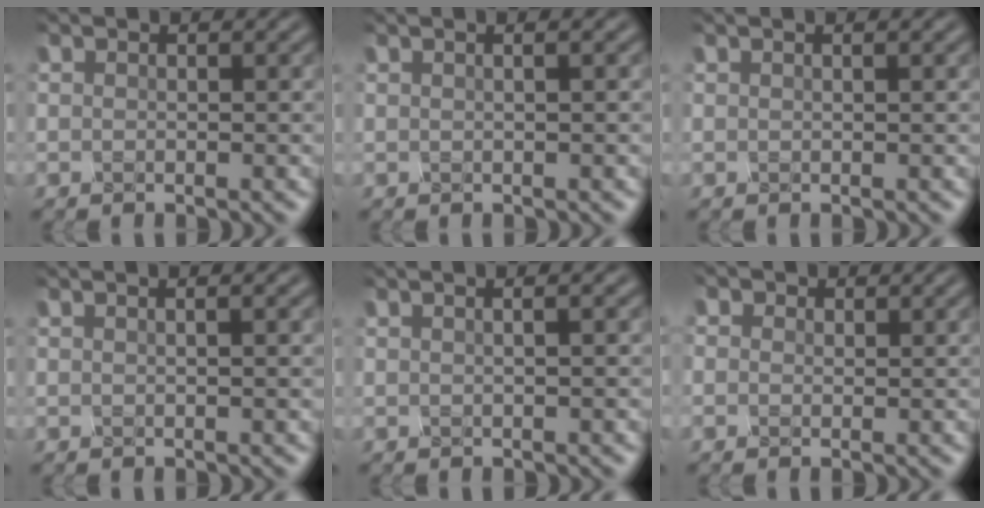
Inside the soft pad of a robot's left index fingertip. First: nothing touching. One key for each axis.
{"total": 3.4, "fx": 1.5, "fy": 1.7, "fz": 2.5, "tx": -0.016, "ty": 0.034, "tz": 0.006}
{"total": 2.0, "fx": 1.1, "fy": 0.9, "fz": 1.4, "tx": -0.008, "ty": 0.021, "tz": 0.007}
{"total": 3.5, "fx": 1.5, "fy": 1.6, "fz": 2.7, "tx": -0.017, "ty": 0.031, "tz": 0.008}
{"total": 3.7, "fx": 1.6, "fy": 1.9, "fz": 2.8, "tx": -0.018, "ty": 0.036, "tz": 0.006}
{"total": 1.2, "fx": -0.6, "fy": -0.1, "fz": -1.1, "tx": 0.013, "ty": -0.004, "tz": 0.006}